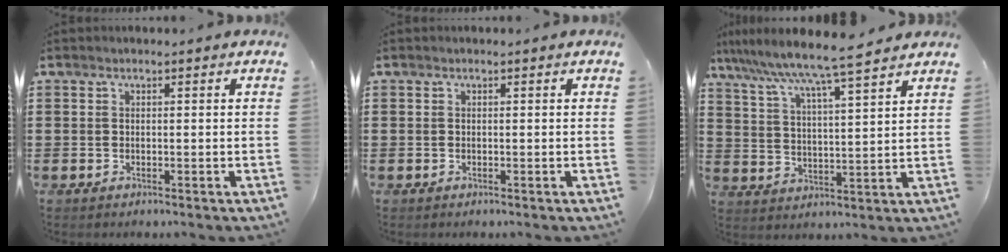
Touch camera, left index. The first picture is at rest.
{"total": 0.0}
{"total": 7.0, "force": [6.3, -0.4, 3.1], "torque": [-0.087, -0.041, 0.104]}